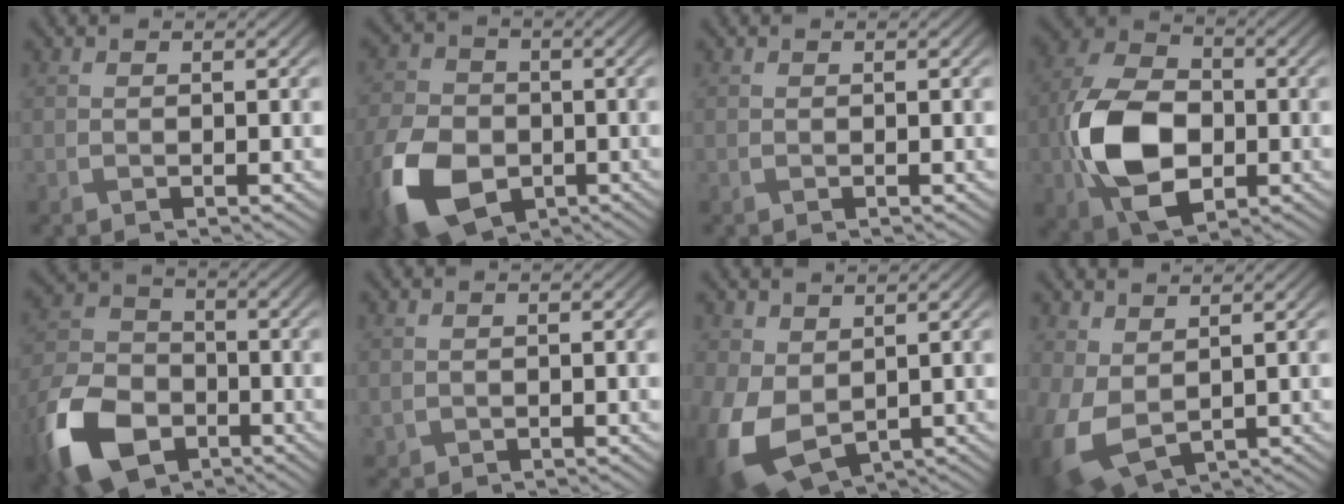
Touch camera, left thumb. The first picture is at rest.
{"total": 12.9, "force": [-5.0, 9.0, 7.8], "torque": [-0.214, -0.042, -0.096]}
{"total": 0.0}
{"total": 13.3, "force": [-2.8, 8.7, 9.6], "torque": [-0.225, -0.012, -0.062]}
{"total": 14.1, "force": [-7.1, 9.2, 7.9], "torque": [-0.213, -0.047, -0.142]}
{"total": 0.5, "force": [0.0, 0.5, 0.1], "torque": [-0.005, -0.006, 0.003]}
{"total": 9.4, "force": [-0.5, 6.6, 6.7], "torque": [-0.192, -0.027, -0.002]}
{"total": 7.3, "force": [0.5, 4.9, 5.5], "torque": [-0.170, -0.019, 0.021]}